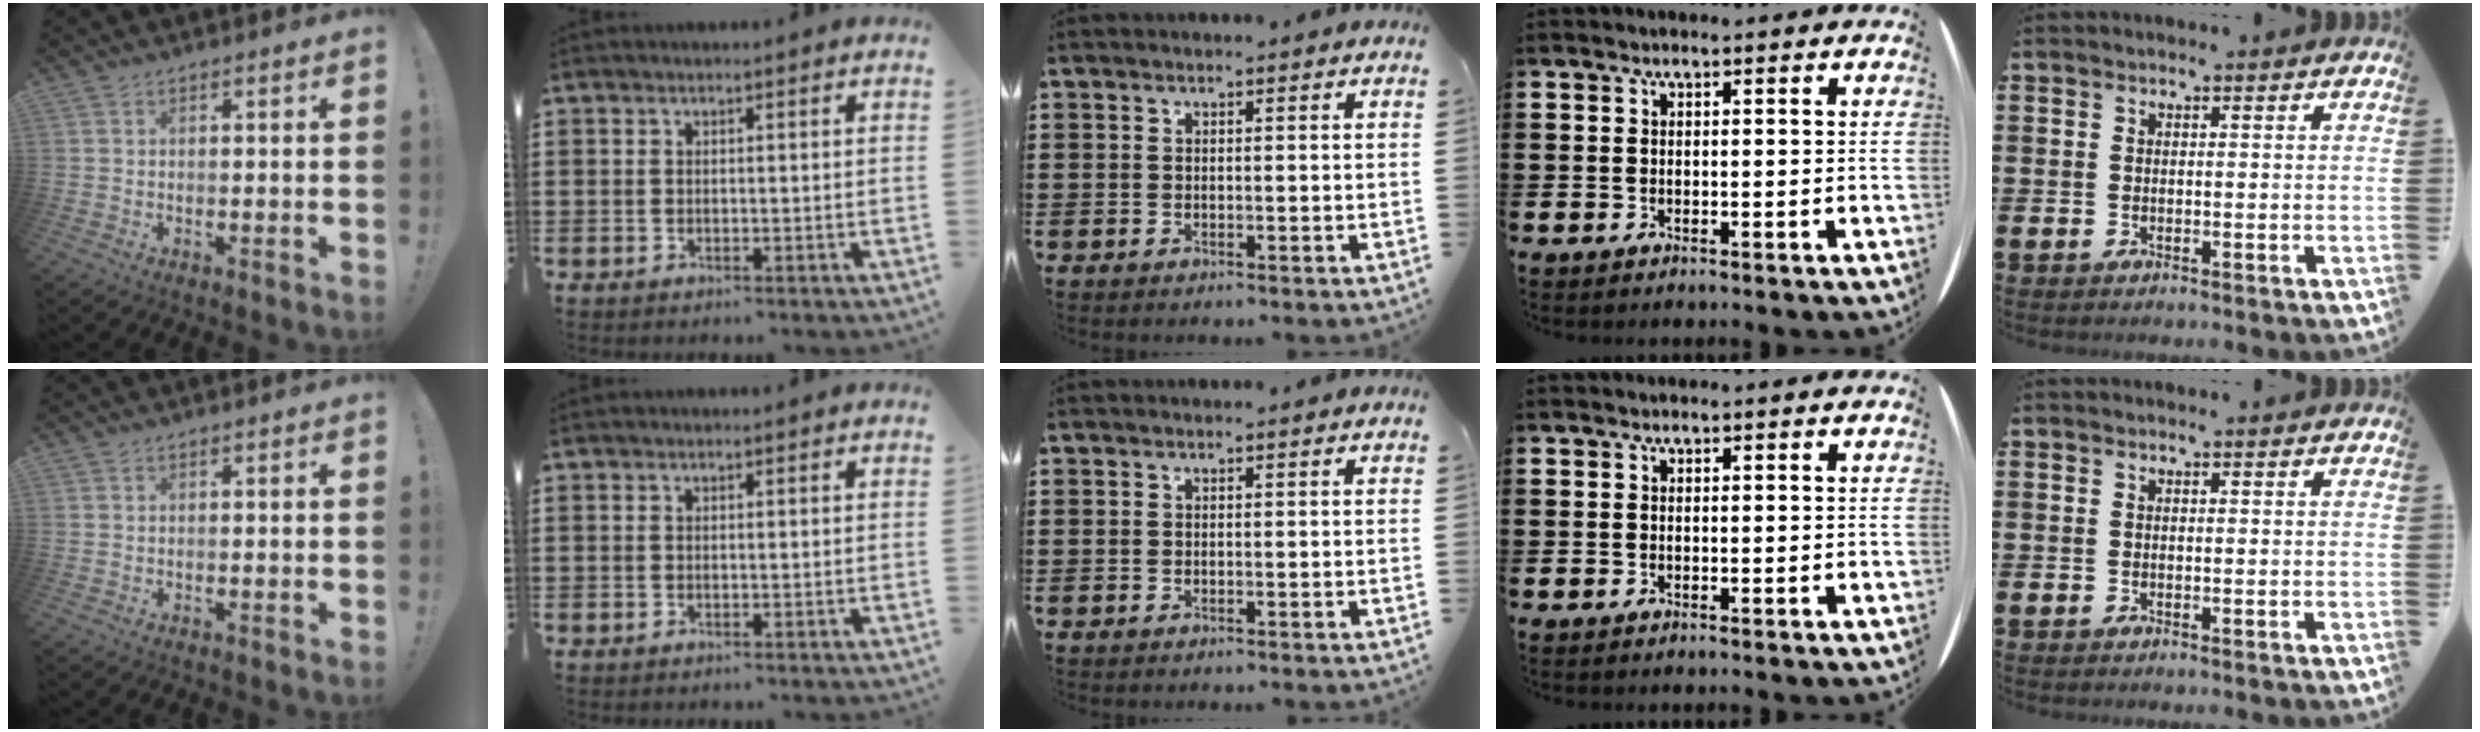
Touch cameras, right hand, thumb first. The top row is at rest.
{}